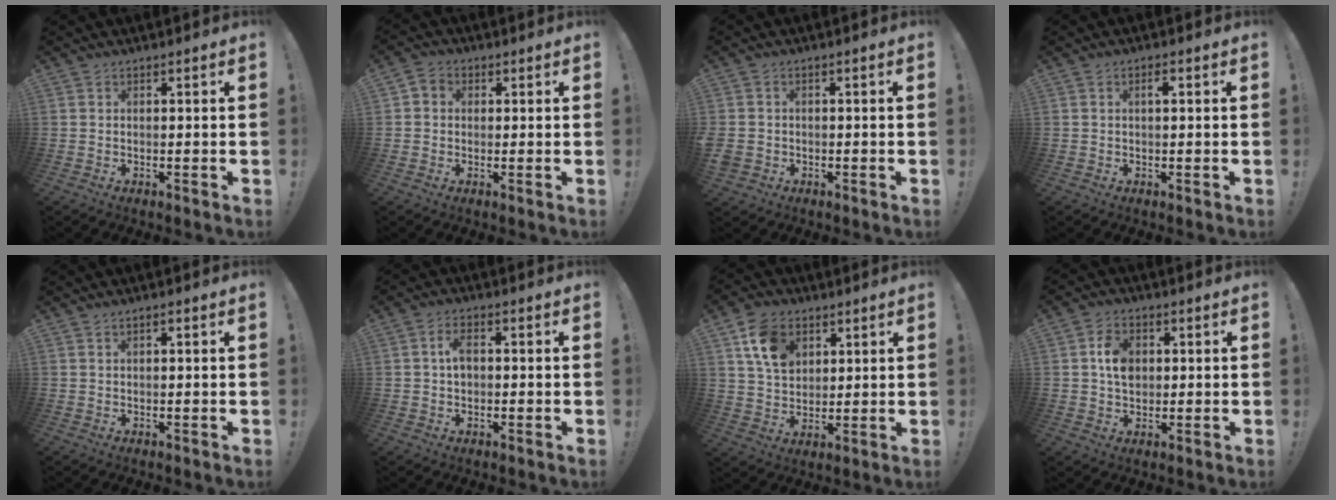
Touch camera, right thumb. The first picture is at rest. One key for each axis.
{"total": 3.5, "fx": -0.1, "fy": 3.2, "fz": 1.5, "tx": -0.023, "ty": 0.009, "tz": -0.001}
{"total": 2.9, "fx": -0.7, "fy": 2.6, "fz": 1.1, "tx": -0.026, "ty": 0.003, "tz": -0.011}
{"total": 1.6, "fx": 0.3, "fy": 0.4, "fz": 1.5, "tx": -0.023, "ty": 0.003, "tz": 0.002}
{"total": 0.7, "fx": 0.3, "fy": 0.2, "fz": 0.6, "tx": -0.015, "ty": 0.002, "tz": 0.005}
{"total": 4.4, "fx": 0.4, "fy": 3.1, "fz": 3.0, "tx": -0.042, "ty": 0.007, "tz": 0.005}
{"total": 12.0, "fx": 5.7, "fy": 8.7, "fz": 6.0, "tx": -0.089, "ty": -0.017, "tz": 0.112}
{"total": 9.1, "fx": 1.2, "fy": 6.7, "fz": 6.1, "tx": -0.090, "ty": 0.009, "tz": 0.023}